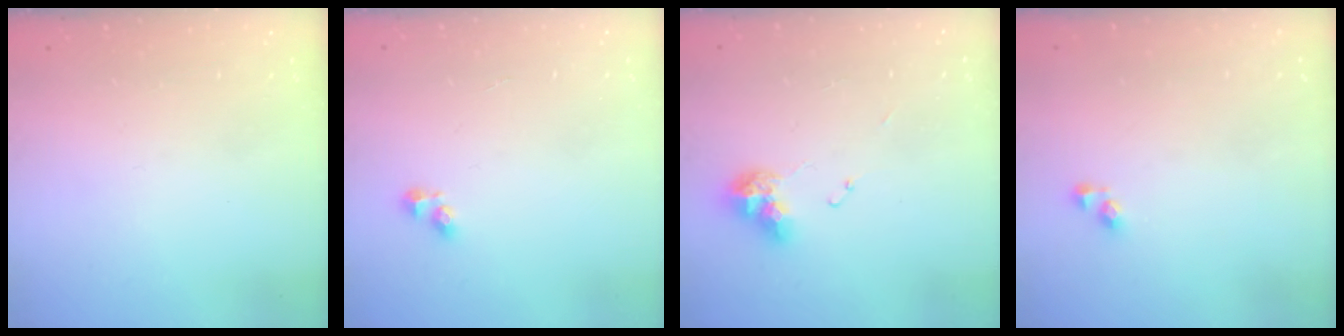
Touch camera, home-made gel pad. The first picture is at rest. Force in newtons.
{"total": 2.5, "press": 2.5, "slide": 0.2}
{"total": 9.1, "press": 9.0, "slide": 1.1}
{"total": 3.7, "press": 3.7, "slide": 0.1}